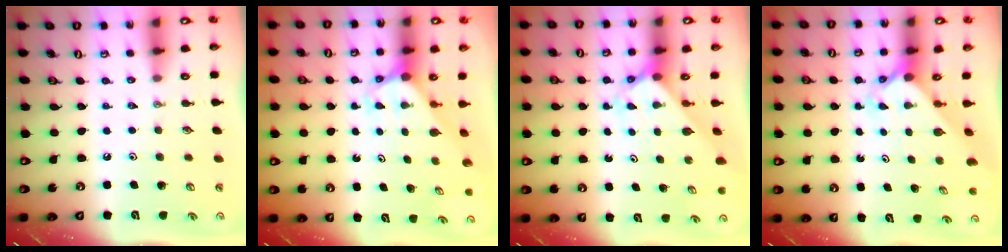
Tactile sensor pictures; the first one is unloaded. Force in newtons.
{"total": 2.8, "press": 2.8, "slide": 0.2}
{"total": 2.1, "press": 2.1, "slide": 0.2}
{"total": 2.4, "press": 2.4, "slide": 0.2}